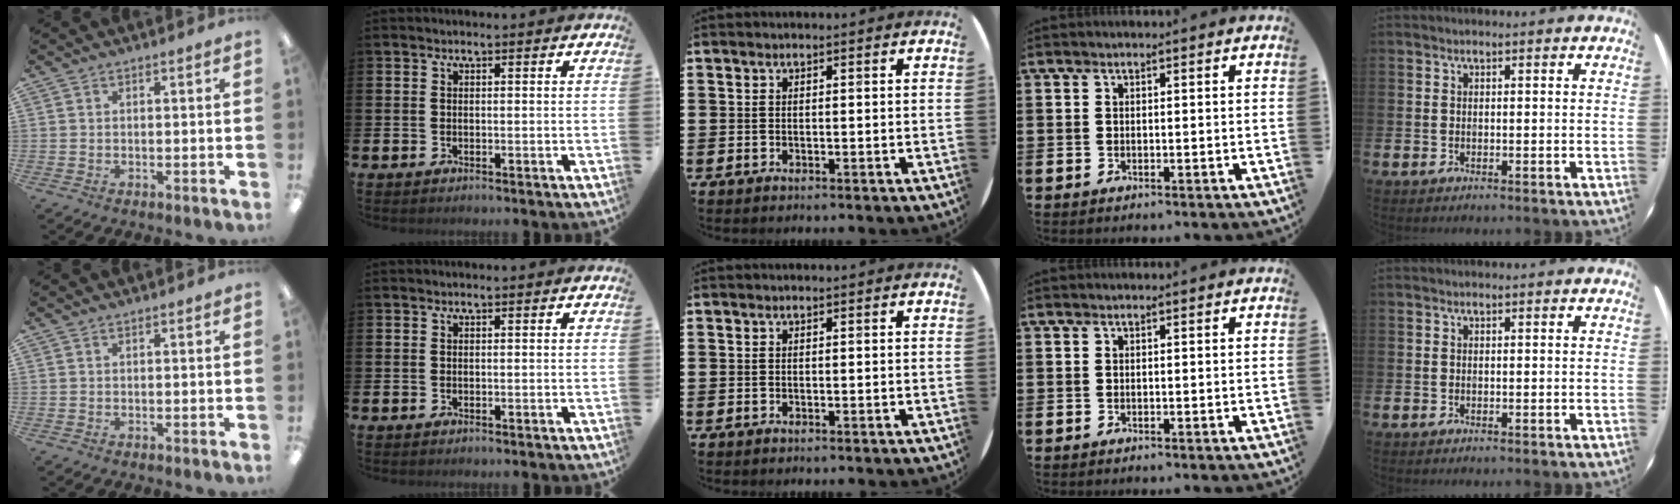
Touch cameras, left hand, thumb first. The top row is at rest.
{}